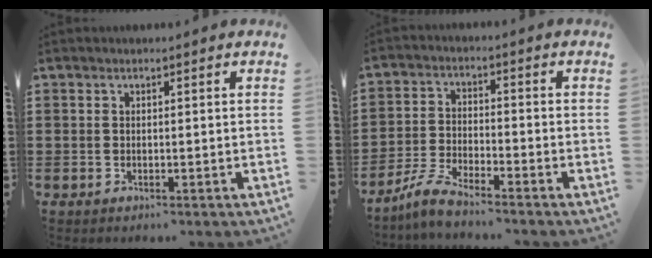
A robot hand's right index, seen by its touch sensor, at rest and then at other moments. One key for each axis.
{"total": 5.2, "fx": -4.7, "fy": 0.1, "fz": 2.2, "tx": -0.066, "ty": -0.012, "tz": -0.096}